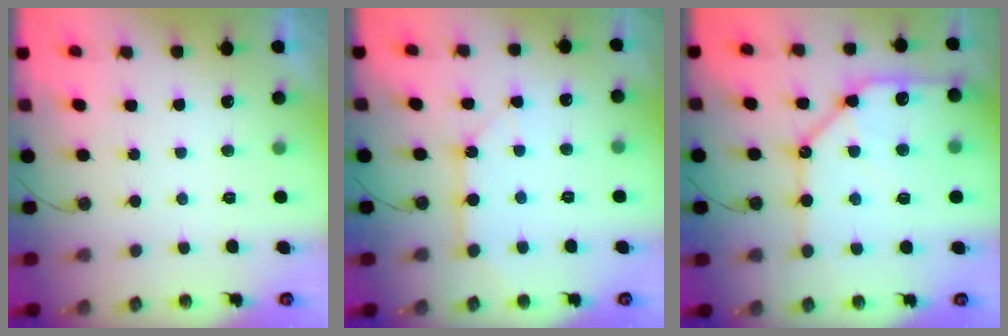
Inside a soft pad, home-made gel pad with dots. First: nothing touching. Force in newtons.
{"total": 7.3, "press": 7.3, "slide": 0.6}
{"total": 20.0, "press": 19.9, "slide": 2.3}